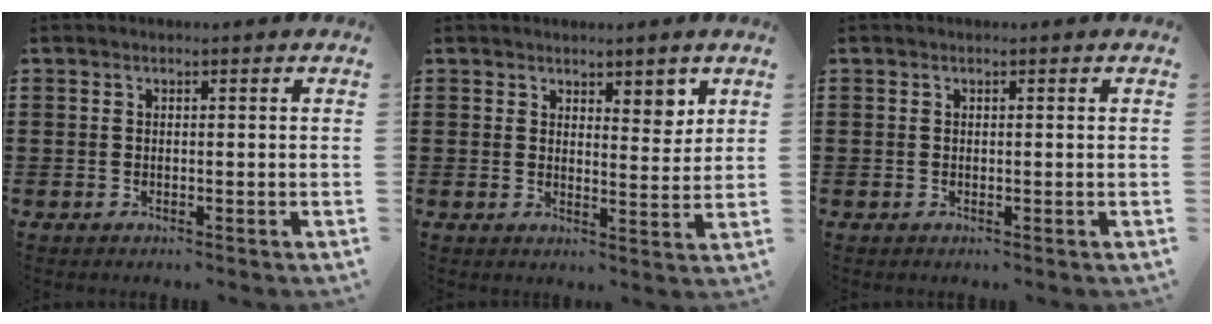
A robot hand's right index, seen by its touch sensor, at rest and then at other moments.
{"total": 3.6, "force": [2.9, 1.6, 1.4], "torque": [-0.019, 0.000, 0.049]}
{"total": 0.0}